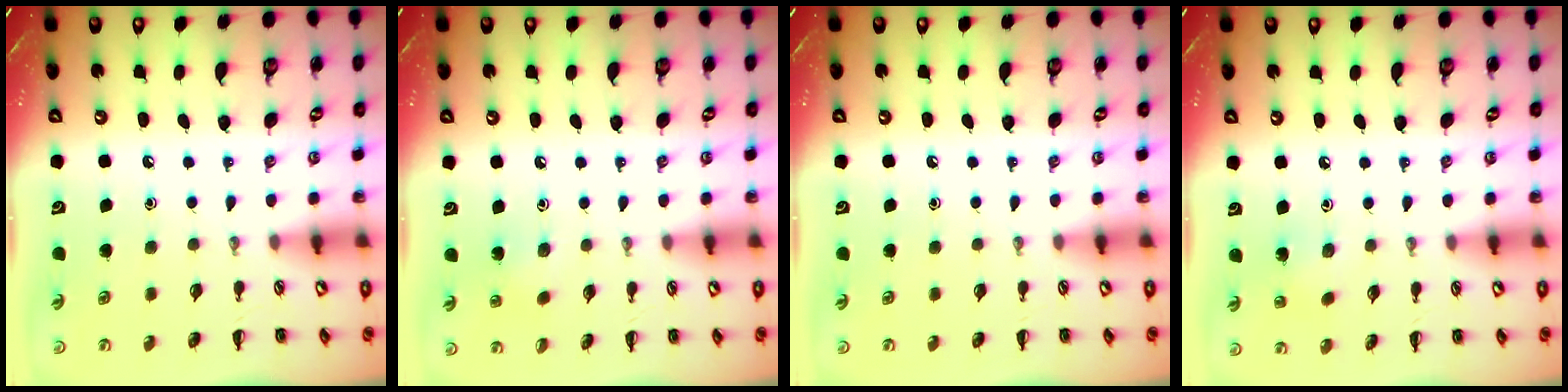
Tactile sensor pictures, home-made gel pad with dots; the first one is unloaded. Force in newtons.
{"total": 6.5, "press": 6.3, "slide": 1.7}
{"total": 0.0}
{"total": 3.8, "press": 3.7, "slide": 1.2}